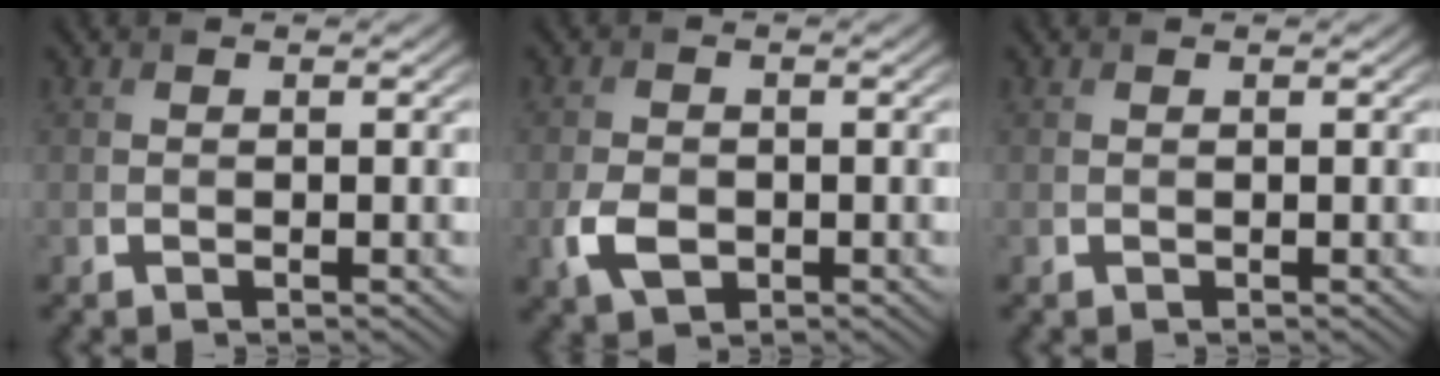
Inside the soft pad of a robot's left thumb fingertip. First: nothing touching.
{"total": 3.7, "force": [-1.2, 2.5, 2.4], "torque": [-0.063, -0.010, -0.026]}
{"total": 0.0}